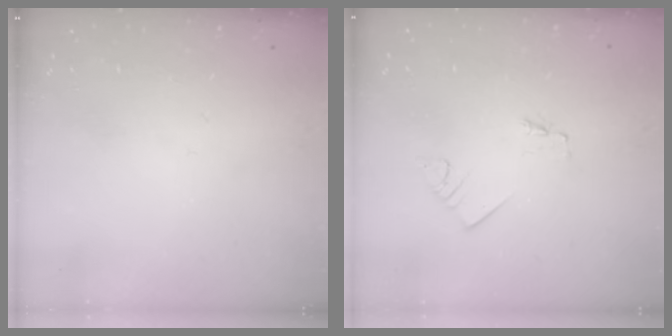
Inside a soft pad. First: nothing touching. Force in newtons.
{"total": 2.7, "press": 2.7, "slide": 0.3}